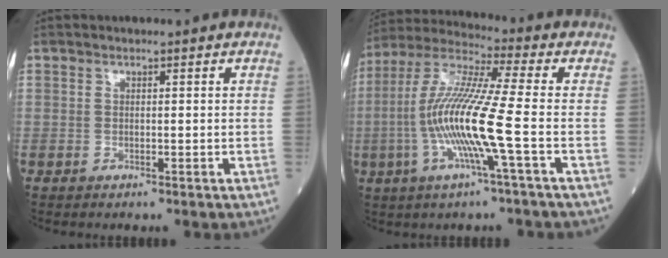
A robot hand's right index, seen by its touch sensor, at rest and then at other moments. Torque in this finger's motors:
{"motor_torque": [2.10, -0.04, 1.06, 0.21]}